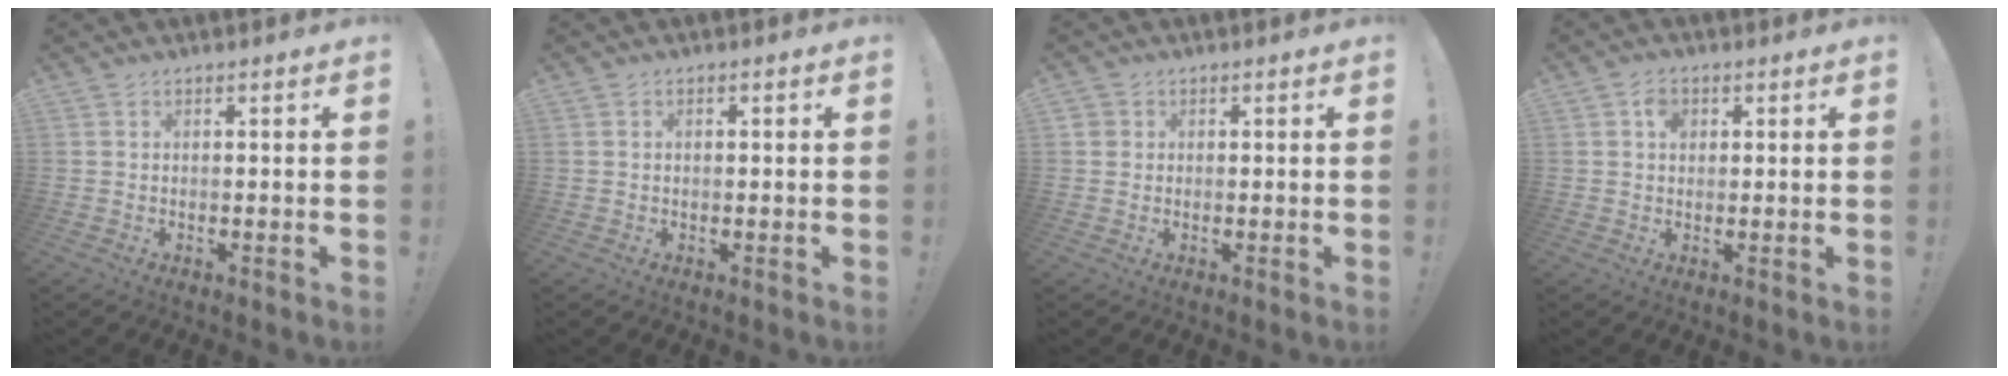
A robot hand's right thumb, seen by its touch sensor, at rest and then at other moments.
{"total": 0.5, "force": [0.1, 0.3, 0.4], "torque": [-0.002, -0.001, -0.001]}
{"total": 1.8, "force": [0.6, 1.6, 0.3], "torque": [-0.004, -0.001, 0.011]}
{"total": 3.4, "force": [0.9, 2.7, 1.9], "torque": [-0.017, -0.002, 0.011]}